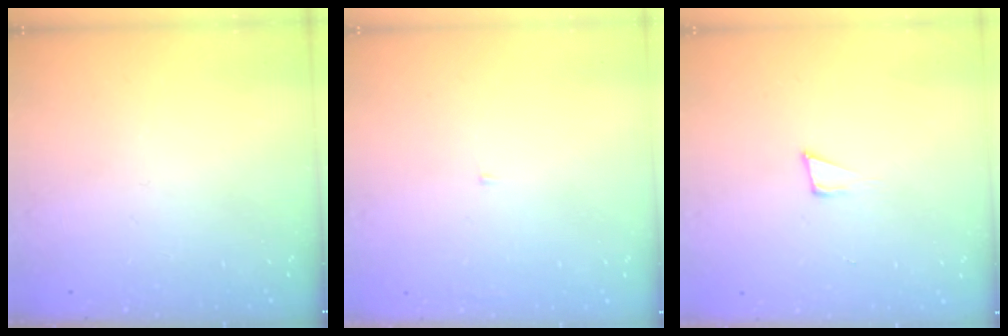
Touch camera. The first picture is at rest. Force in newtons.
{"total": 2.1, "press": 2.1, "slide": 0.2}
{"total": 6.1, "press": 5.4, "slide": 2.8}